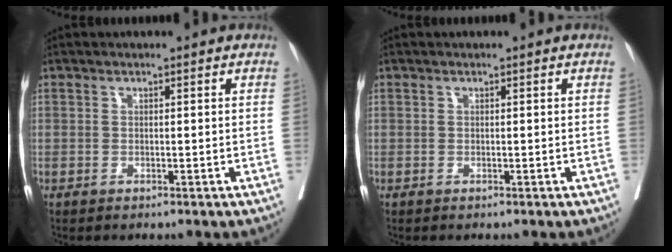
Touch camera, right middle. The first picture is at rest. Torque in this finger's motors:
{"motor_torque": [-0.01, 0.00, 0.00, 0.00]}